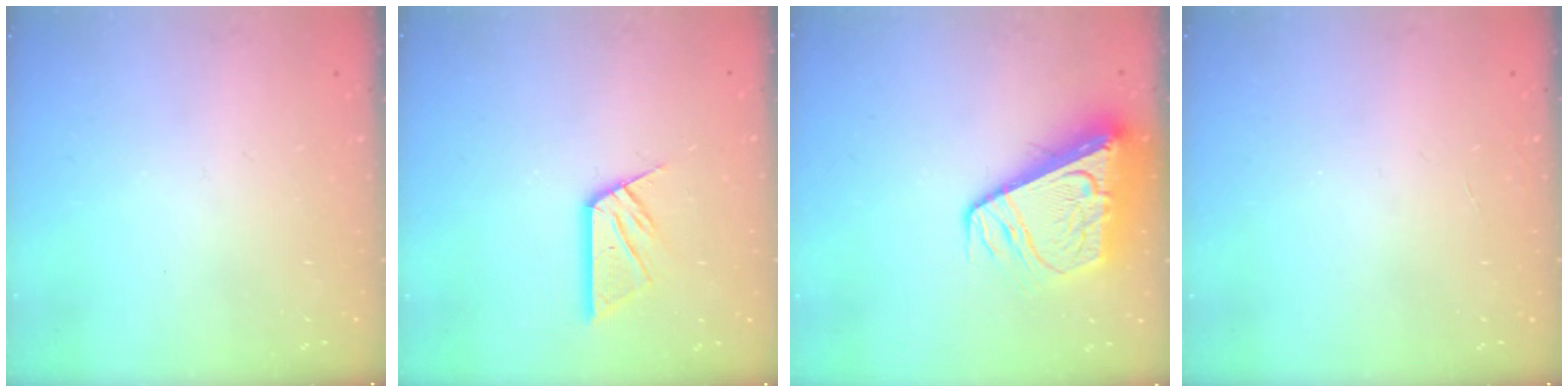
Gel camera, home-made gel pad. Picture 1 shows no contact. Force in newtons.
{"total": 10.8, "press": 10.7, "slide": 0.9}
{"total": 11.9, "press": 11.8, "slide": 1.3}
{"total": 0.0}